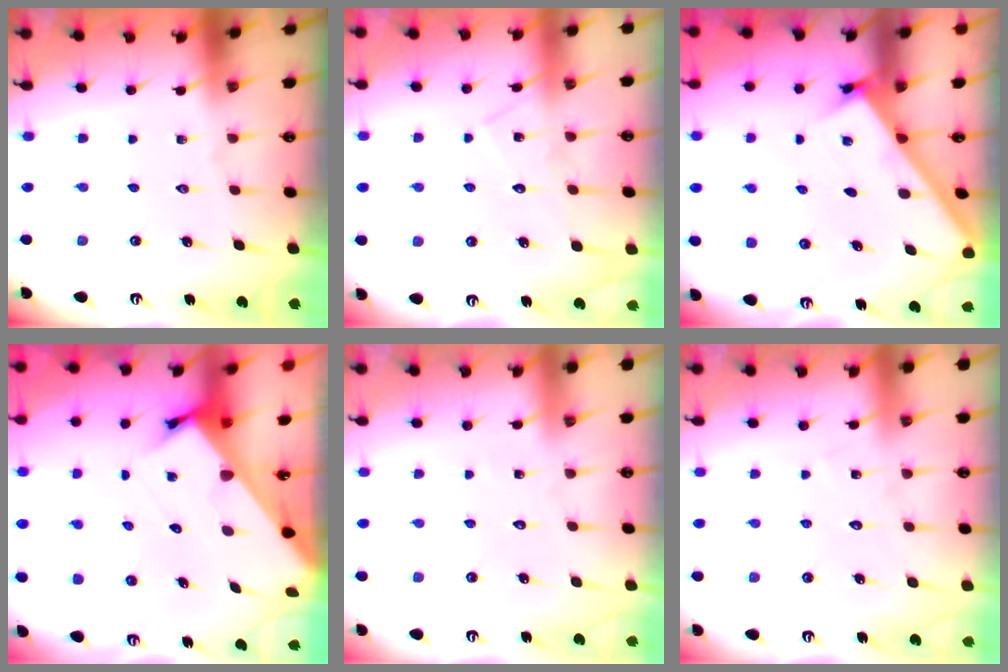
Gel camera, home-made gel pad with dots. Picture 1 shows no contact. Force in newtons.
{"total": 8.2, "press": 8.2, "slide": 0.7}
{"total": 2.6, "press": 2.6, "slide": 0.1}
{"total": 3.4, "press": 3.4, "slide": 0.2}
{"total": 3.8, "press": 3.8, "slide": 0.3}
{"total": 5.3, "press": 5.3, "slide": 0.5}